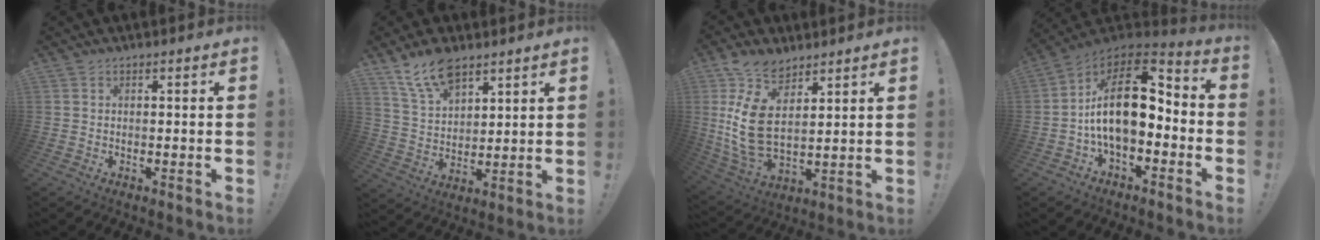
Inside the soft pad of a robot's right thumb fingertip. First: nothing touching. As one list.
[{"total": 11.6, "force": [8.5, 5.8, 5.3], "torque": [-0.100, -0.039, 0.162]}, {"total": 14.7, "force": [6.1, 8.3, 10.5], "torque": [-0.238, -0.030, 0.116]}, {"total": 18.2, "force": [0.5, 9.7, 15.4], "torque": [-0.265, 0.009, 0.013]}]